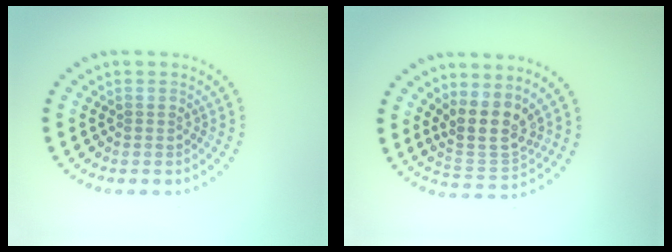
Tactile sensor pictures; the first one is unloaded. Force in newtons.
{"total": 3.8, "press": 3.1, "slide": 2.2}